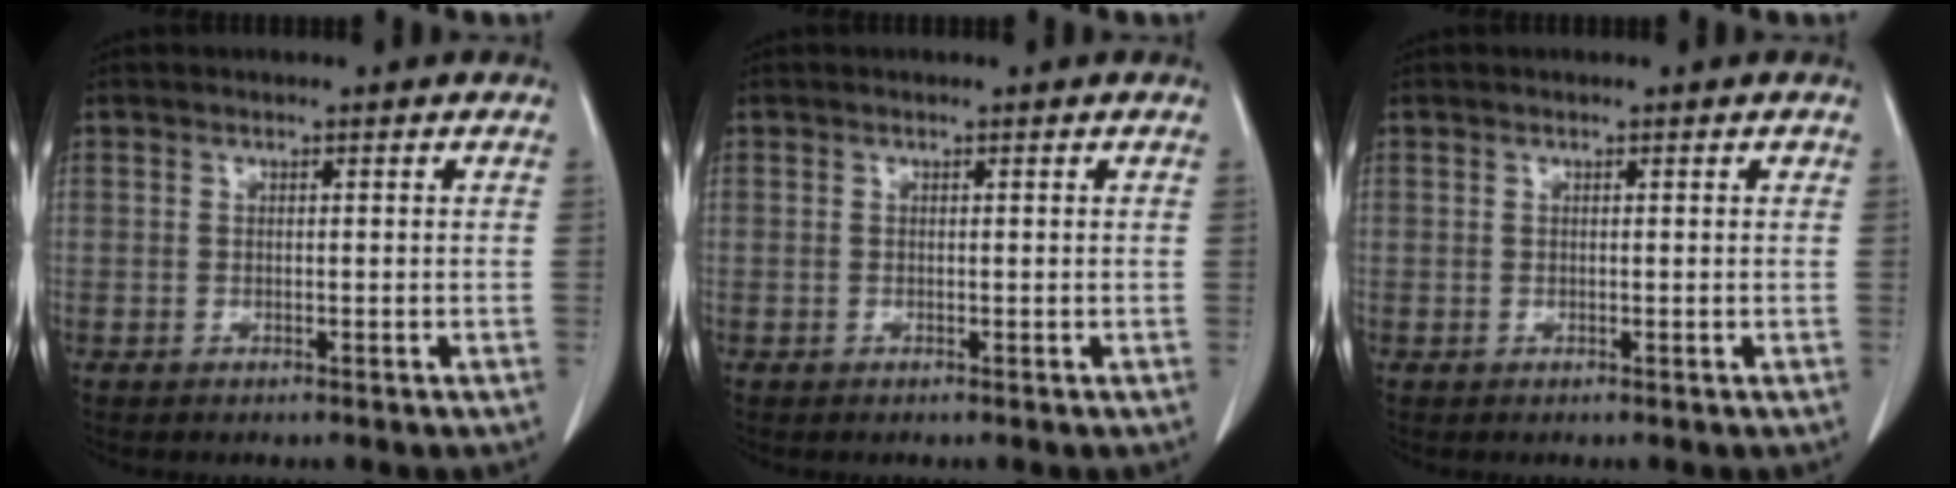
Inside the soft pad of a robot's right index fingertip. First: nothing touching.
{"total": 0.0}
{"total": 0.0}